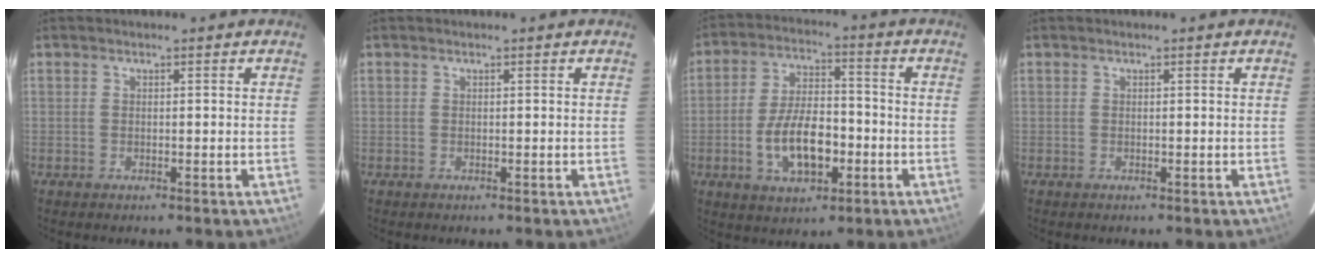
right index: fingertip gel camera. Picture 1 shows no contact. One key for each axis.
{"total": 0.0}
{"total": 11.7, "fx": -3.6, "fy": 5.6, "fz": 9.6, "tx": -0.188, "ty": 0.009, "tz": -0.052}
{"total": 0.0}